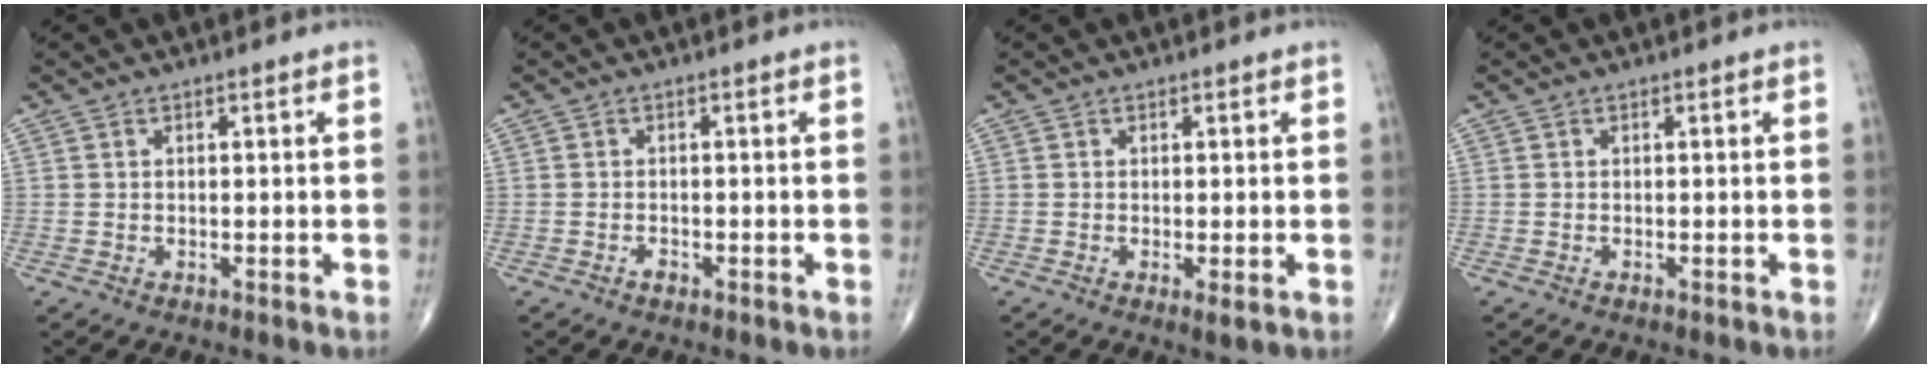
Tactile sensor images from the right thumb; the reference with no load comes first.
{"total": 0.9, "force": [-0.6, 0.5, 0.4], "torque": [-0.004, 0.005, -0.010]}
{"total": 1.7, "force": [-0.5, 0.3, 1.6], "torque": [-0.032, -0.008, -0.009]}
{"total": 0.0}